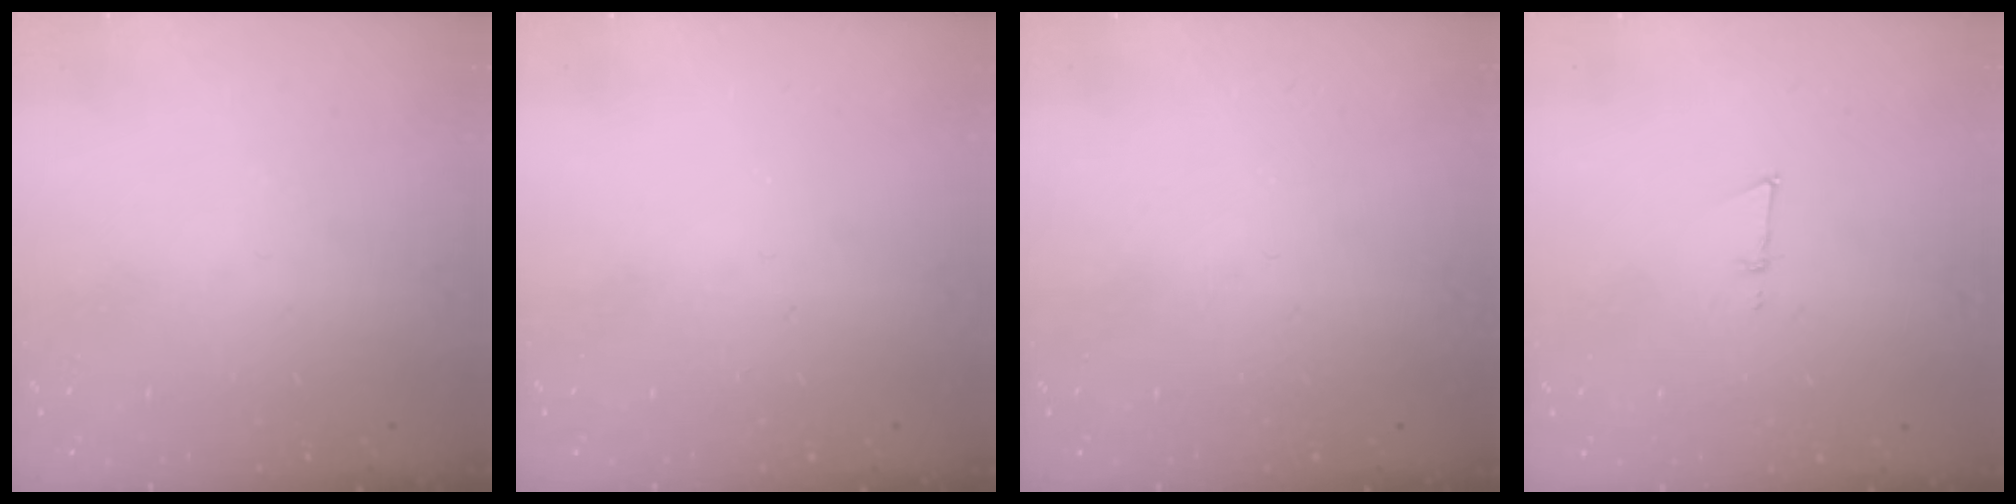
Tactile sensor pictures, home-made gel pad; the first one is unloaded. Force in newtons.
{"total": 0.0}
{"total": 0.0}
{"total": 4.2, "press": 4.0, "slide": 1.1}